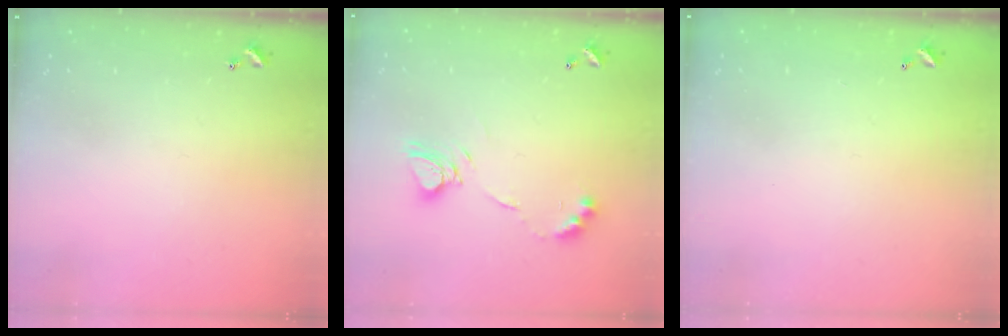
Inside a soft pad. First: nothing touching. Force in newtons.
{"total": 8.9, "press": 8.8, "slide": 0.8}
{"total": 2.8, "press": 2.8, "slide": 0.1}